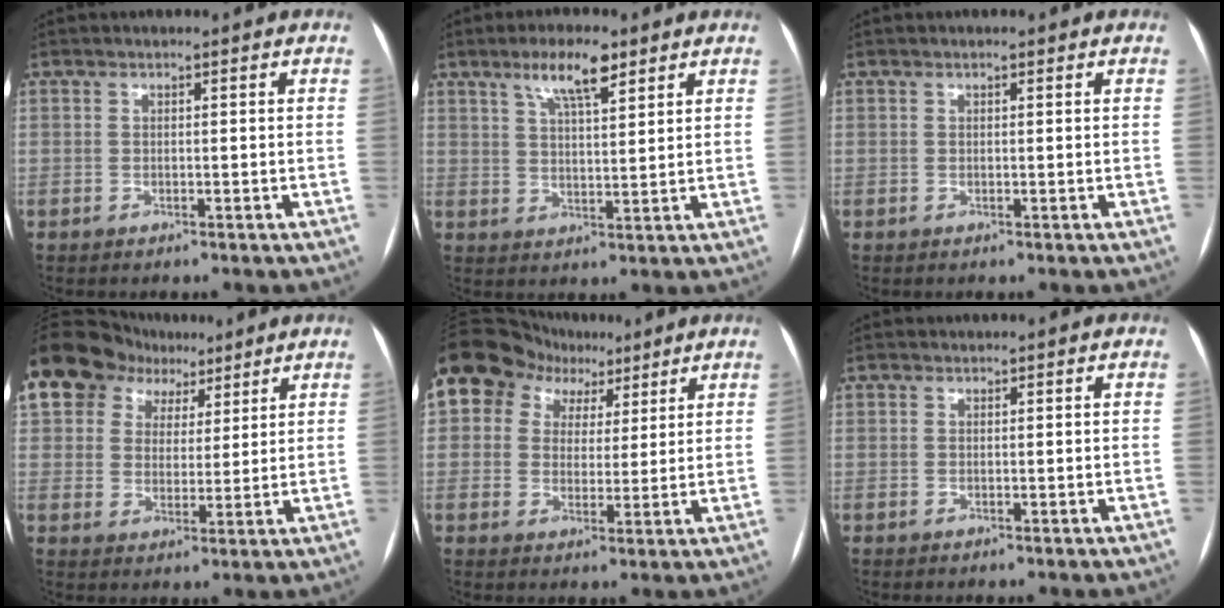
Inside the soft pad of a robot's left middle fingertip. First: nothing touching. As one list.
[{"total": 7.0, "force": [4.4, 1.5, 5.2], "torque": [-0.099, 0.008, 0.078]}, {"total": 0.5, "force": [0.3, 0.1, 0.4], "torque": [-0.011, 0.002, 0.004]}, {"total": 16.7, "force": [10.3, 11.7, 5.8], "torque": [-0.156, 0.065, 0.184]}, {"total": 12.6, "force": [7.1, 9.6, 4.2], "torque": [-0.088, 0.056, 0.121]}, {"total": 1.7, "force": [-0.2, -1.2, -1.3], "torque": [0.022, -0.003, -0.001]}]